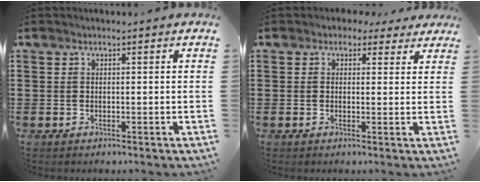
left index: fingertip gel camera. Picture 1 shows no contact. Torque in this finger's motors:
{"motor_torque": [2.14, 0.00, 0.36, 0.04]}